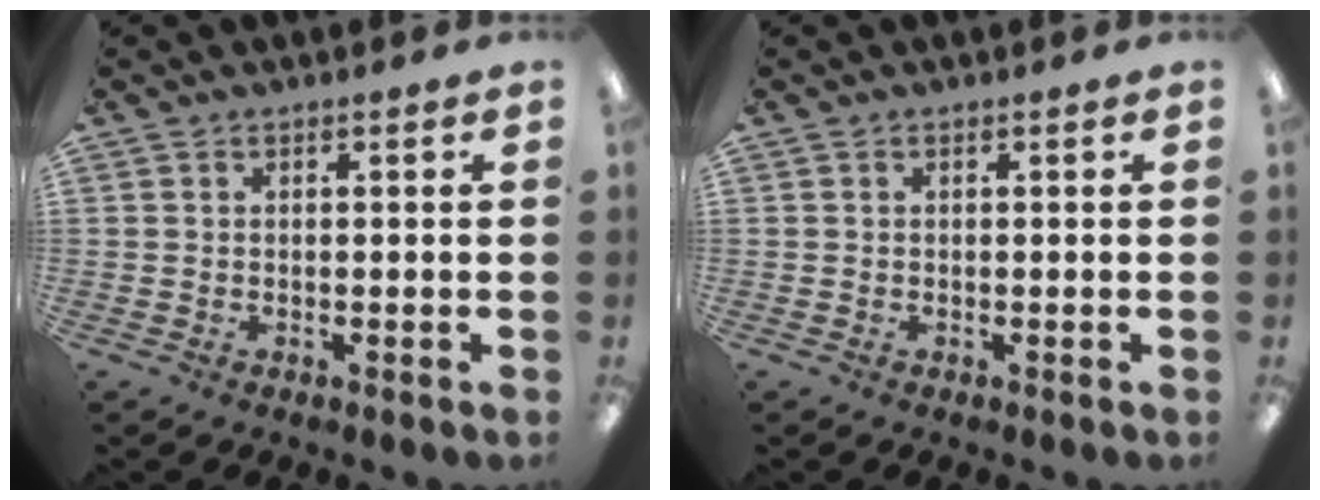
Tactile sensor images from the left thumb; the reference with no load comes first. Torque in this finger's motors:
{"motor_torque": [-0.01, 0.01, 0.00, 0.00, 0.00]}